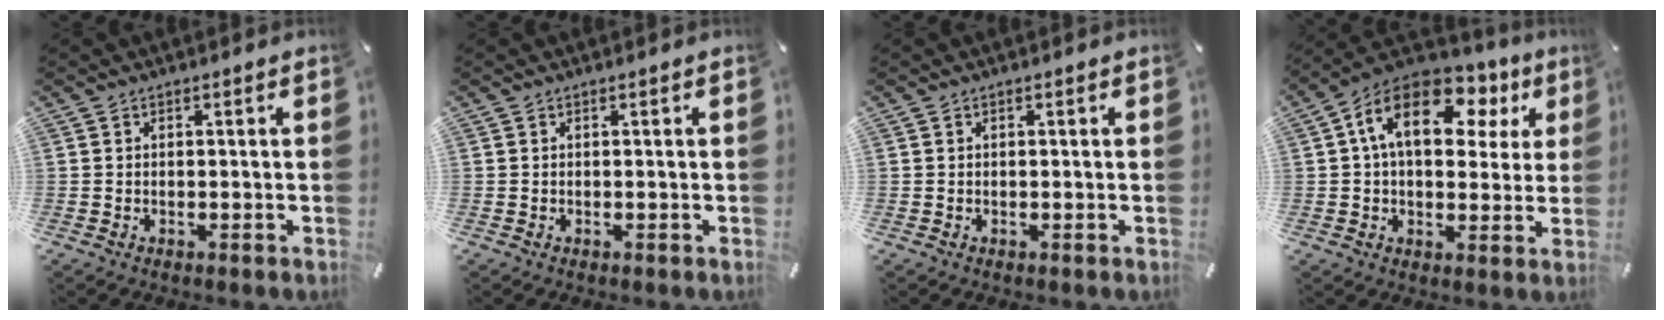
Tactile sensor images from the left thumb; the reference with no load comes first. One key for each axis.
{"total": 0.0}
{"total": 0.0}
{"total": 16.7, "fx": 5.9, "fy": 10.3, "fz": 11.9, "tx": -0.186, "ty": -0.006, "tz": 0.099}